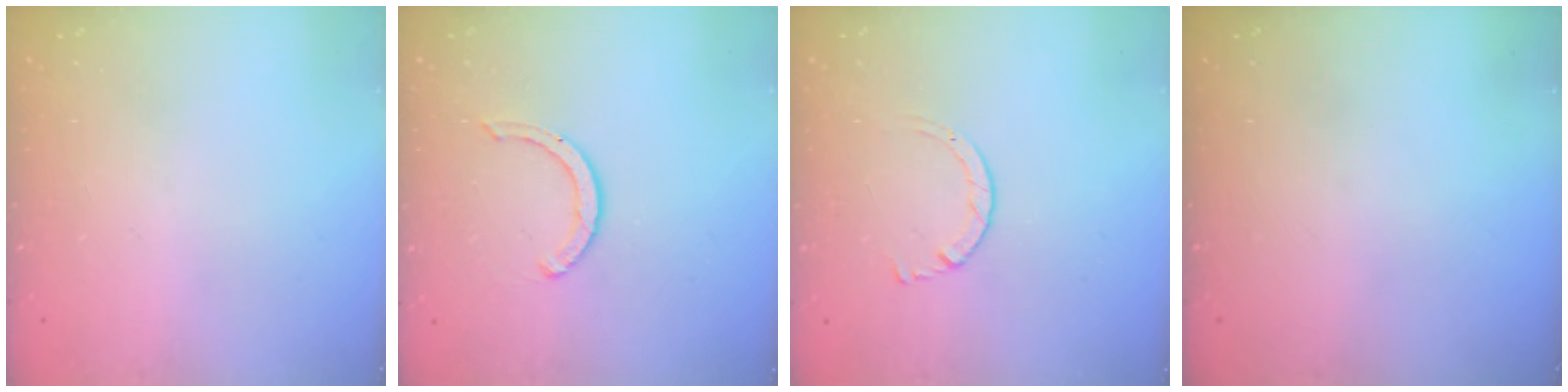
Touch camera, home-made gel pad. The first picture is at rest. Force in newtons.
{"total": 4.2, "press": 4.2, "slide": 0.3}
{"total": 2.7, "press": 2.7, "slide": 0.3}
{"total": 0.0}